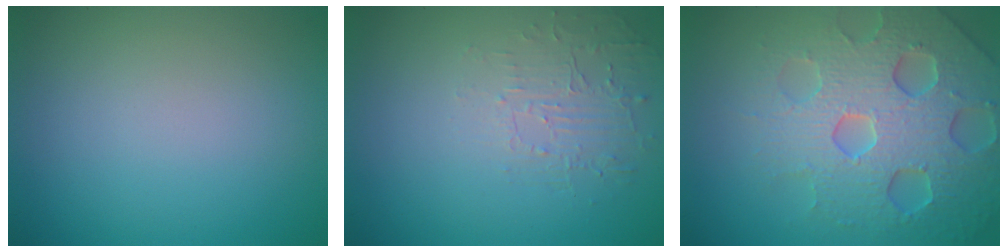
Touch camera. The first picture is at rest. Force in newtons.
{"total": 1.8, "press": 0.7, "slide": 1.7}
{"total": 7.3, "press": 7.2, "slide": 1.5}